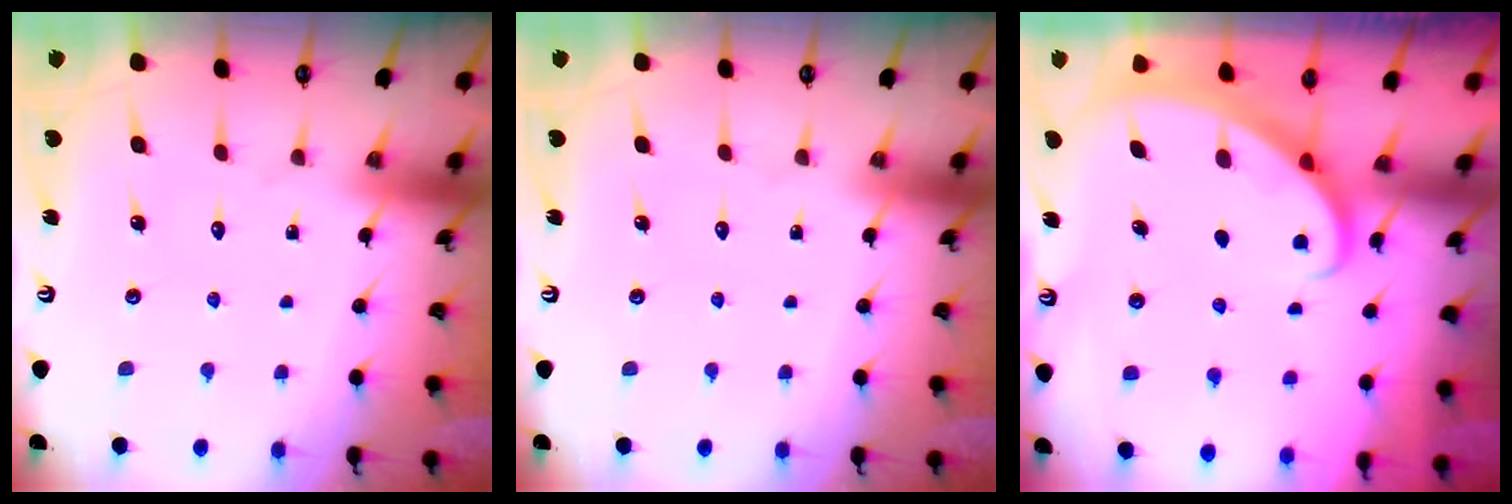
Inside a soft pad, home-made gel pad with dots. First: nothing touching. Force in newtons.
{"total": 0.0}
{"total": 2.9, "press": 2.9, "slide": 0.2}